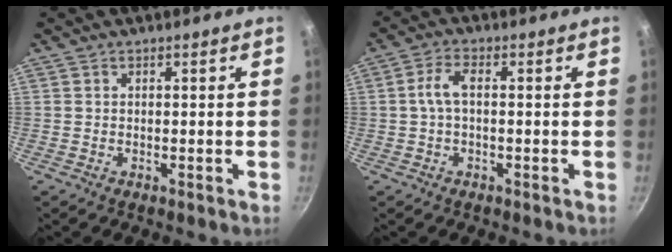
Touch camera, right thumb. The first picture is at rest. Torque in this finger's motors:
{"motor_torque": [0.16, 0.02, 0.61, 0.17, 0.04]}